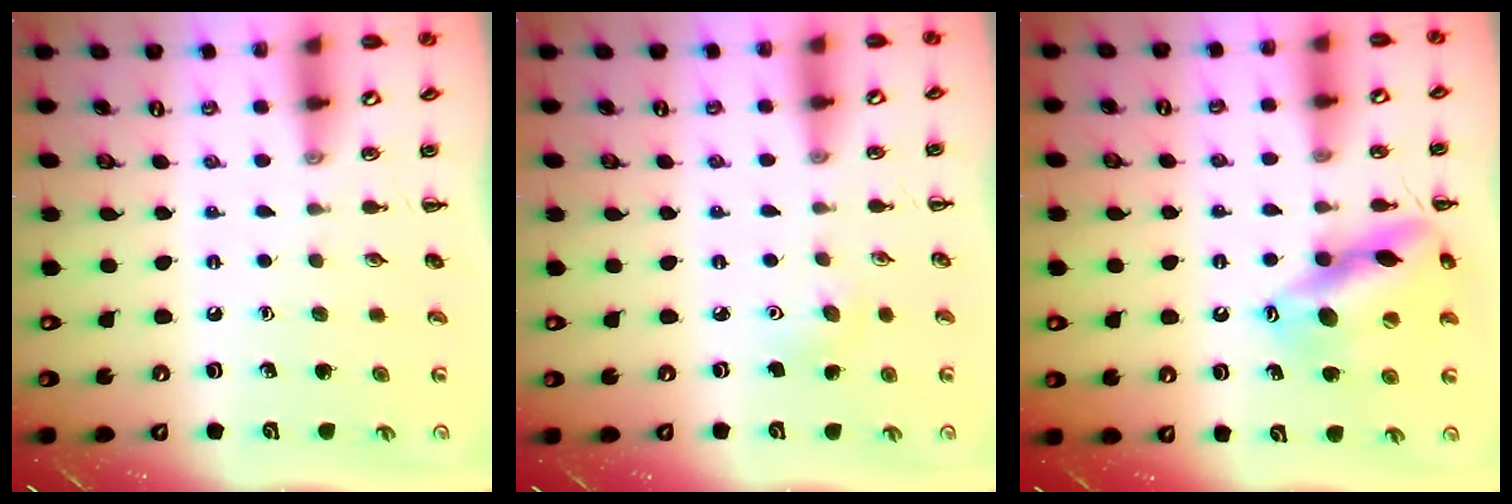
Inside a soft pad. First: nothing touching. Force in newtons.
{"total": 4.5, "press": 4.5, "slide": 0.7}
{"total": 14.7, "press": 14.6, "slide": 2.3}